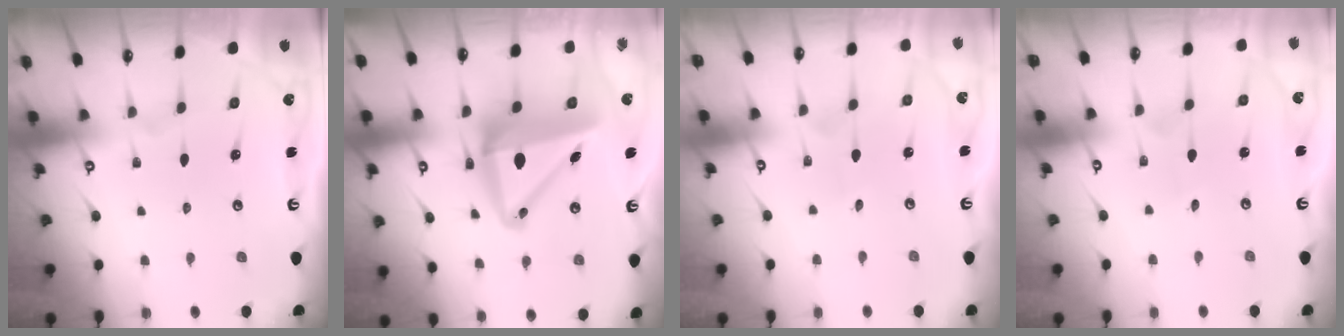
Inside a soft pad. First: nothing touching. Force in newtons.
{"total": 12.6, "press": 12.3, "slide": 2.8}
{"total": 1.5, "press": 1.5, "slide": 0.1}
{"total": 1.5, "press": 1.5, "slide": 0.1}